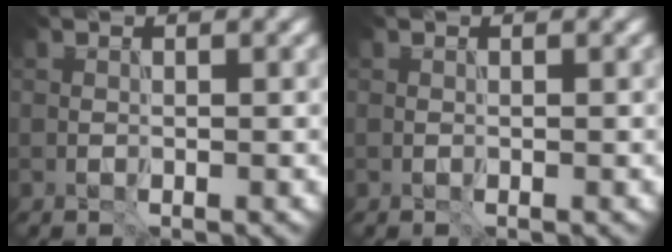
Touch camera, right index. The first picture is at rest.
{"total": 0.0}